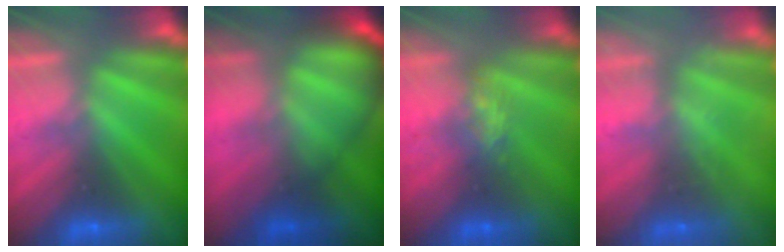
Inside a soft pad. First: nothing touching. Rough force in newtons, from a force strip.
{"total": 5.5}
{"total": 4.4}
{"total": 2.3}